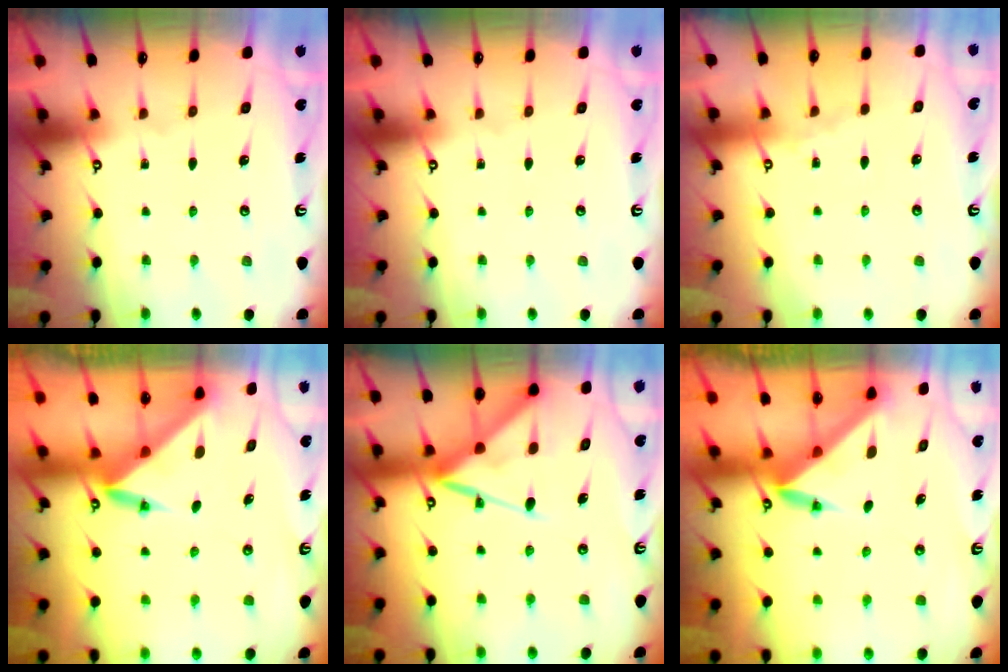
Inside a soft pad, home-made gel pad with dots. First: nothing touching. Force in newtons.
{"total": 0.0}
{"total": 1.8, "press": 1.8, "slide": 0.4}
{"total": 3.4, "press": 3.4, "slide": 0.1}
{"total": 11.4, "press": 11.3, "slide": 1.2}
{"total": 3.2, "press": 3.2, "slide": 0.2}